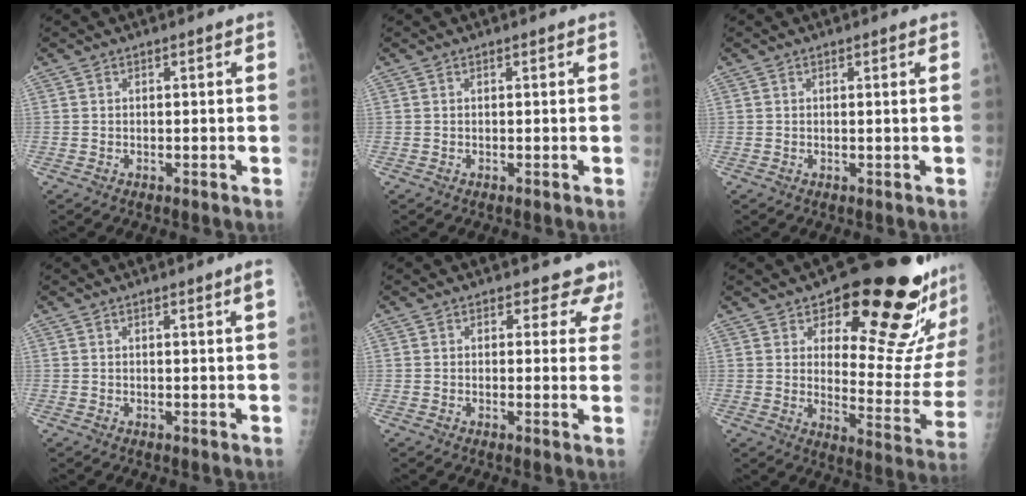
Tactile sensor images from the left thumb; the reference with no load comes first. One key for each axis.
{"total": 0.0}
{"total": 0.7, "fx": 0.1, "fy": -0.3, "fz": 0.6, "tx": -0.017, "ty": -0.003, "tz": 0.004}
{"total": 1.5, "fx": 0.9, "fy": -0.3, "fz": 1.2, "tx": -0.017, "ty": -0.007, "tz": 0.013}
{"total": 5.8, "fx": 4.9, "fy": 3.1, "fz": 0.4, "tx": 0.041, "ty": -0.023, "tz": 0.034}
{"total": 23.0, "fx": 14.7, "fy": 7.9, "fz": 15.7, "tx": -0.165, "ty": -0.102, "tz": 0.200}